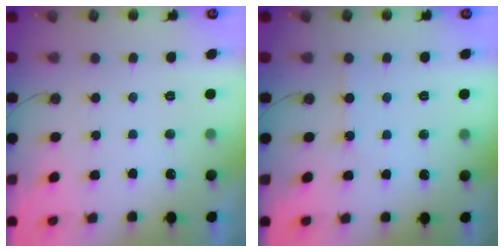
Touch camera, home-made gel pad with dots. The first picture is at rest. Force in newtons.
{"total": 2.7, "press": 2.7, "slide": 0.4}